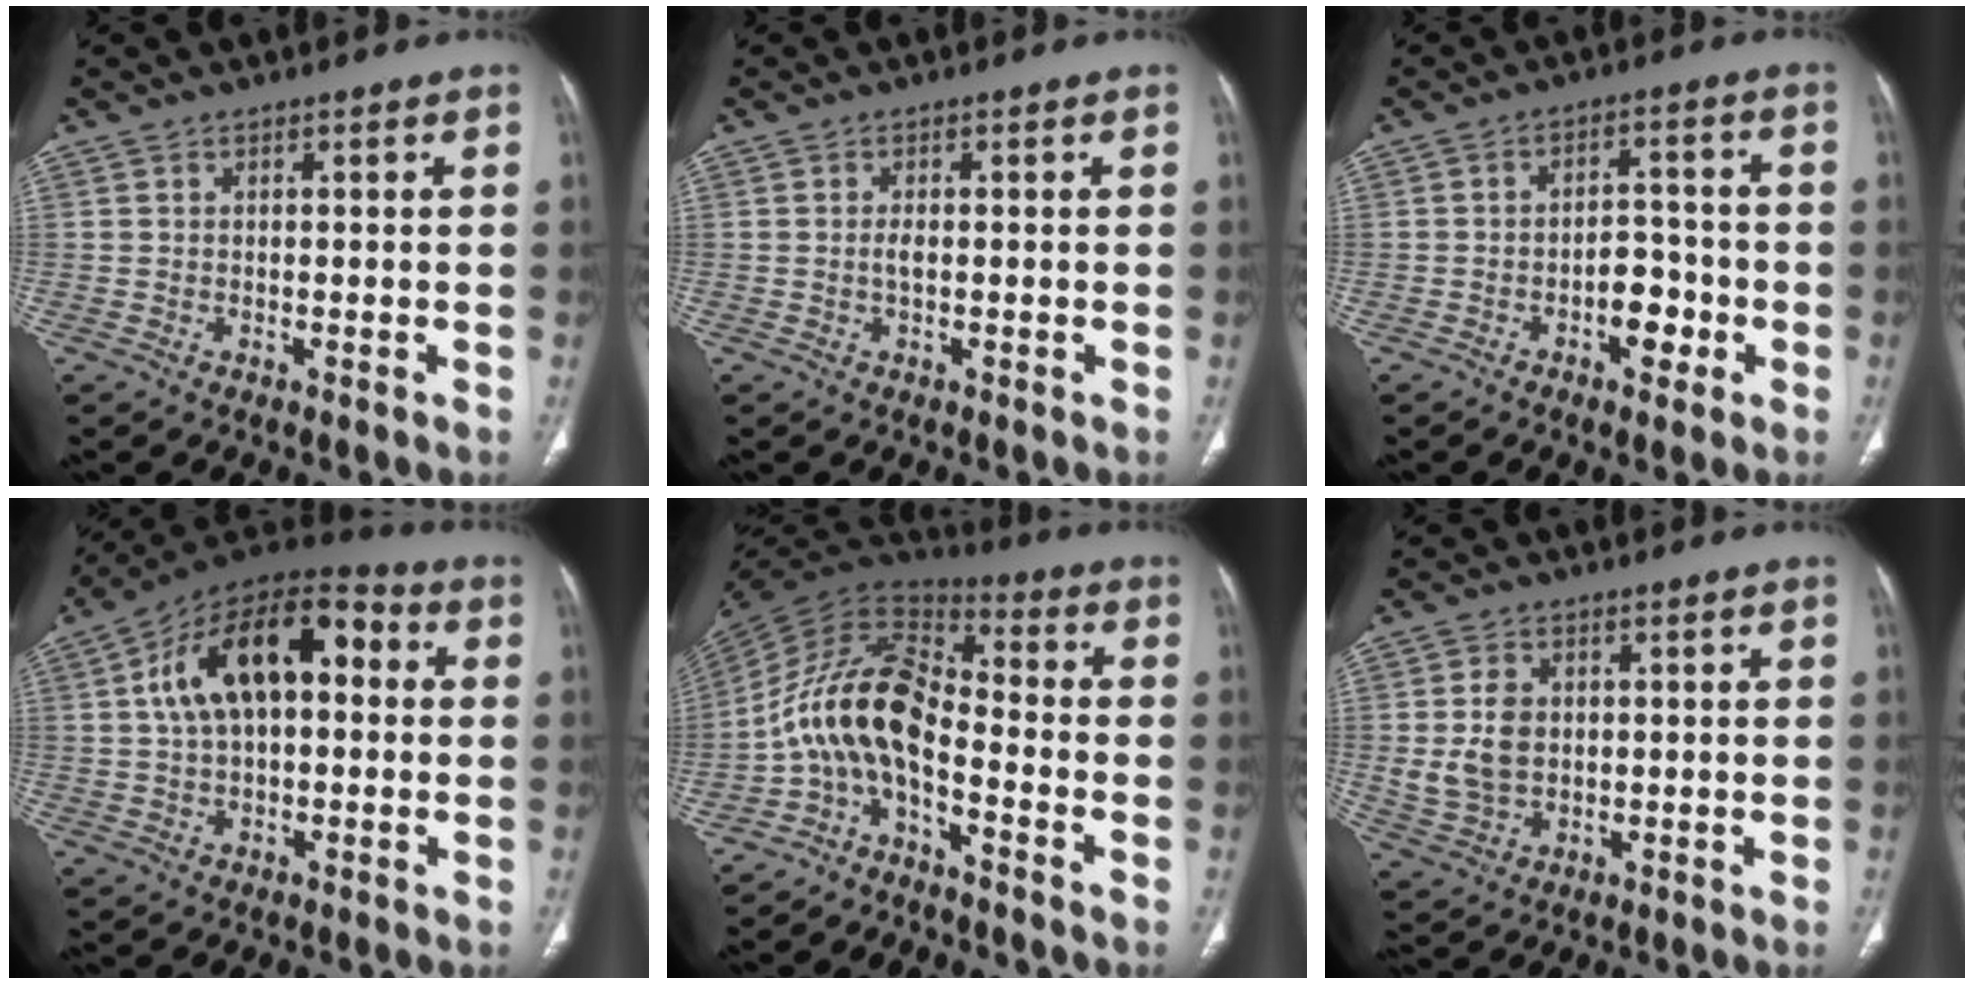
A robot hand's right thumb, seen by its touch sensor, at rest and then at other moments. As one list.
[{"total": 1.2, "force": [-0.1, 0.5, 1.1], "torque": [-0.024, 0.000, -0.002]}, {"total": 6.4, "force": [-2.5, 3.7, 4.5], "torque": [-0.043, 0.025, -0.039]}, {"total": 18.7, "force": [3.4, 10.4, 15.1], "torque": [-0.230, 0.039, 0.046]}, {"total": 12.6, "force": [-5.1, 5.9, 9.9], "torque": [-0.190, 0.088, -0.109]}, {"total": 7.5, "force": [0.8, 5.7, 4.9], "torque": [-0.083, -0.004, 0.026]}]